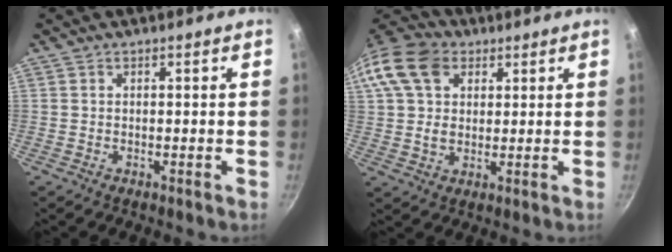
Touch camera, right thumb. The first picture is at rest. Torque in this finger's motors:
{"motor_torque": [0.39, 1.76, 0.39, -0.37, 0.13]}